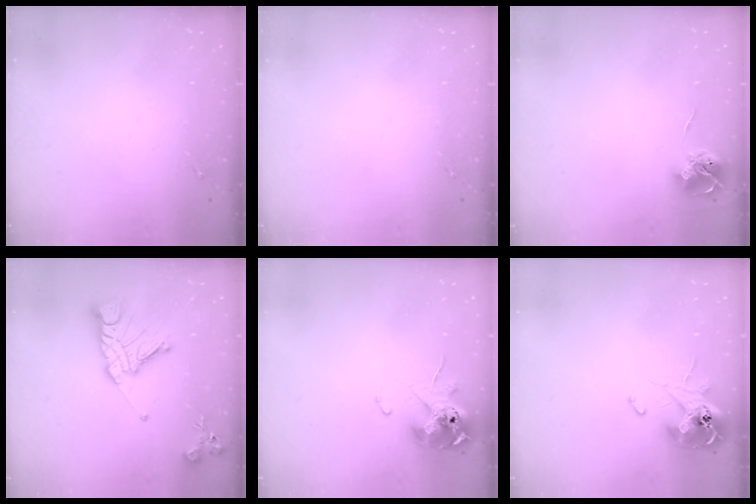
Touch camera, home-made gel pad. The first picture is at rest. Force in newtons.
{"total": 0.0}
{"total": 7.3, "press": 7.3, "slide": 0.6}
{"total": 16.1, "press": 16.0, "slide": 1.6}
{"total": 10.8, "press": 10.7, "slide": 1.7}
{"total": 12.7, "press": 12.6, "slide": 1.5}